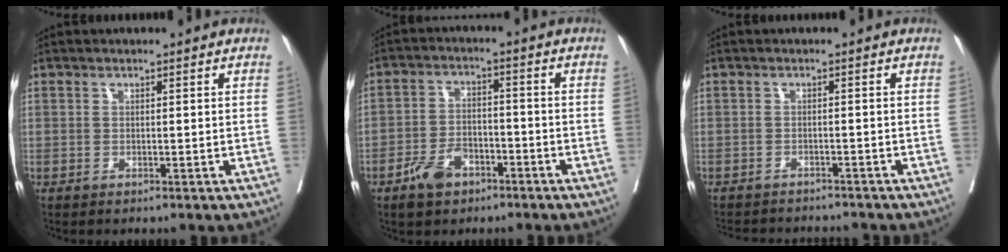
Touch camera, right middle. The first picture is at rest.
{"total": 6.1, "force": [-3.8, 3.5, 3.2], "torque": [-0.067, 0.003, -0.065]}
{"total": 9.2, "force": [-8.8, 1.7, 2.2], "torque": [-0.035, -0.001, -0.112]}